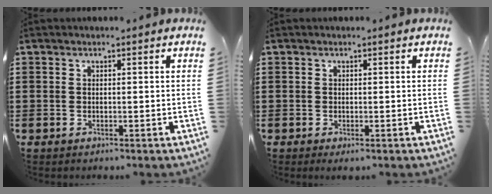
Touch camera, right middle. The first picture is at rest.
{"total": 0.0}